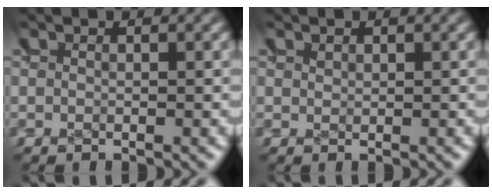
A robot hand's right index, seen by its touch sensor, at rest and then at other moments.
{"total": 0.7, "force": [0.4, 0.3, 0.4], "torque": [-0.016, -0.012, 0.016]}